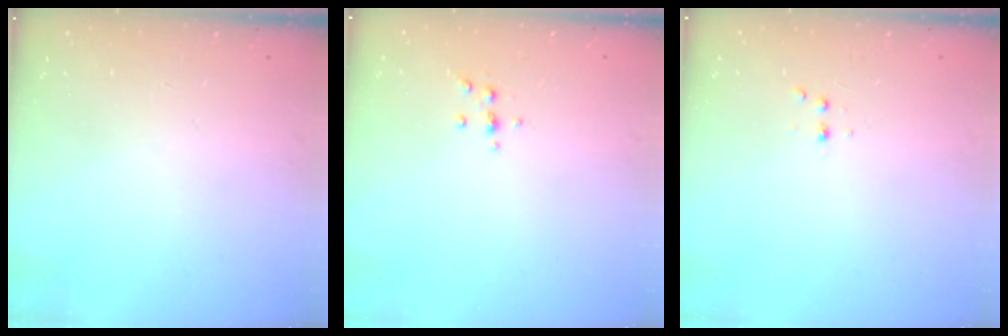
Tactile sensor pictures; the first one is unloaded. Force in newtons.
{"total": 3.6, "press": 3.5, "slide": 0.9}
{"total": 2.9, "press": 2.7, "slide": 1.0}